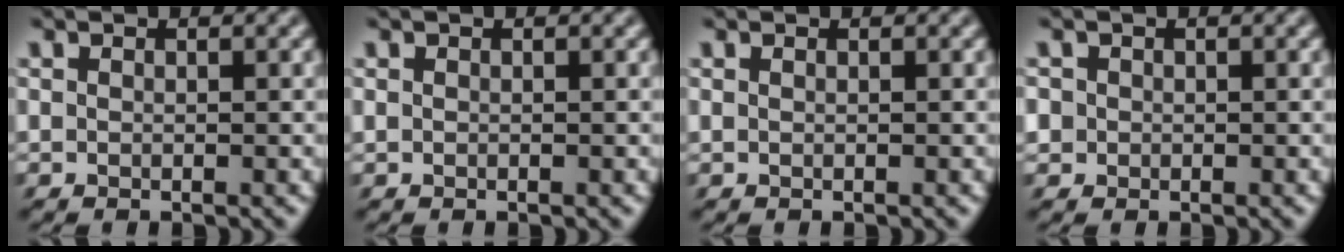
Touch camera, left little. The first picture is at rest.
{"total": 0.6, "force": [0.3, 0.3, 0.4], "torque": [-0.015, 0.006, 0.006]}
{"total": 0.0}
{"total": 1.9, "force": [0.4, 1.6, 0.9], "torque": [-0.028, 0.019, 0.004]}